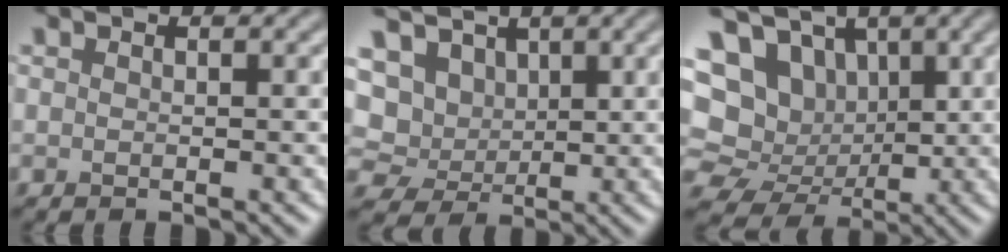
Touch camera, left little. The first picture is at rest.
{"total": 9.3, "force": [2.1, 7.9, 4.3], "torque": [-0.121, 0.024, 0.002]}
{"total": 16.5, "force": [2.2, 14.2, 8.1], "torque": [-0.184, 0.030, 0.023]}